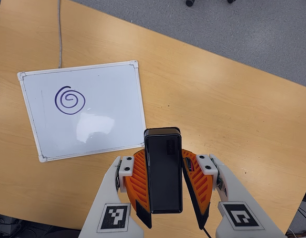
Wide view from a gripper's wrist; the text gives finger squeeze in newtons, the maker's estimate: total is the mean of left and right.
{"total": 5.7, "left": 5.2, "right": 6.3}